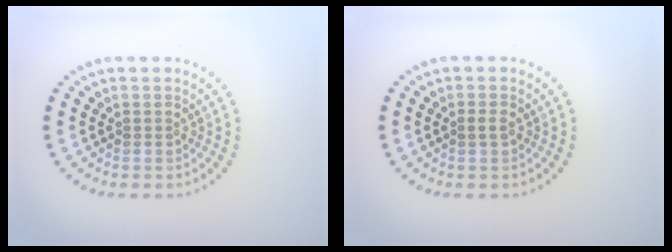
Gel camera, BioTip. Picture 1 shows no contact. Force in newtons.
{"total": 1.0, "press": 1.0, "slide": 0.1}